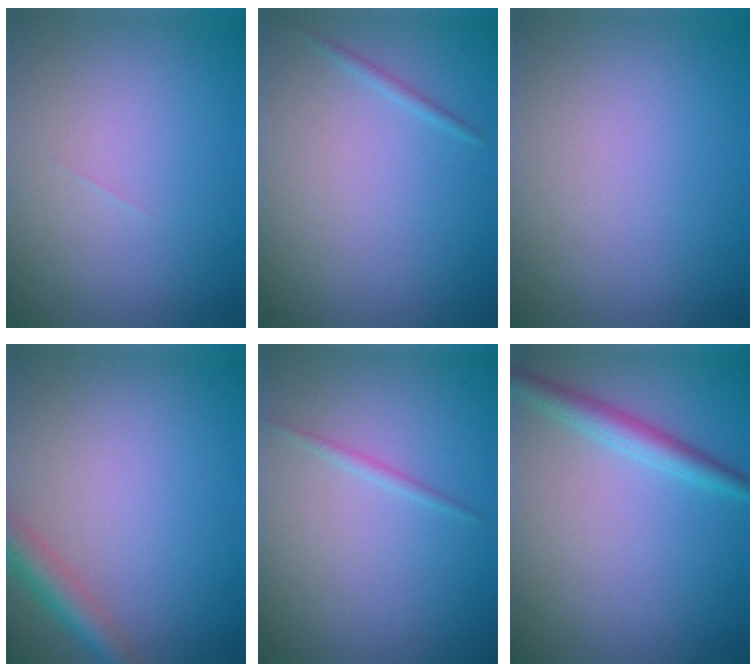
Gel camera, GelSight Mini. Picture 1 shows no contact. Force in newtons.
{"total": 0.7, "press": 0.7, "slide": 0.0}
{"total": 0.0}
{"total": 2.9, "press": 2.9, "slide": 0.1}
{"total": 0.8, "press": 0.8, "slide": 0.0}
{"total": 2.8, "press": 2.8, "slide": 0.1}